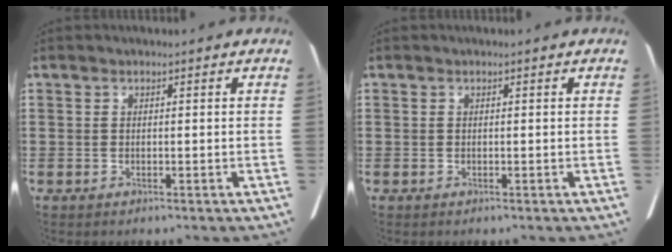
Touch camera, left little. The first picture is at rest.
{"total": 0.0}